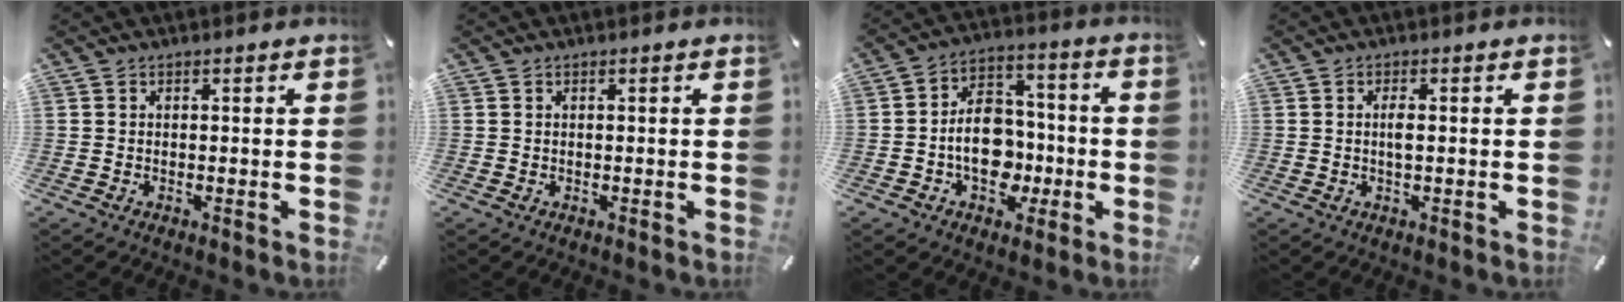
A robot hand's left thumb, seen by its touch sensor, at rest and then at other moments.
{"total": 0.0}
{"total": 12.1, "force": [-2.6, 9.3, 7.4], "torque": [-0.121, 0.018, -0.045]}
{"total": 2.3, "force": [0.1, 0.5, 2.3], "torque": [-0.045, -0.001, 0.000]}